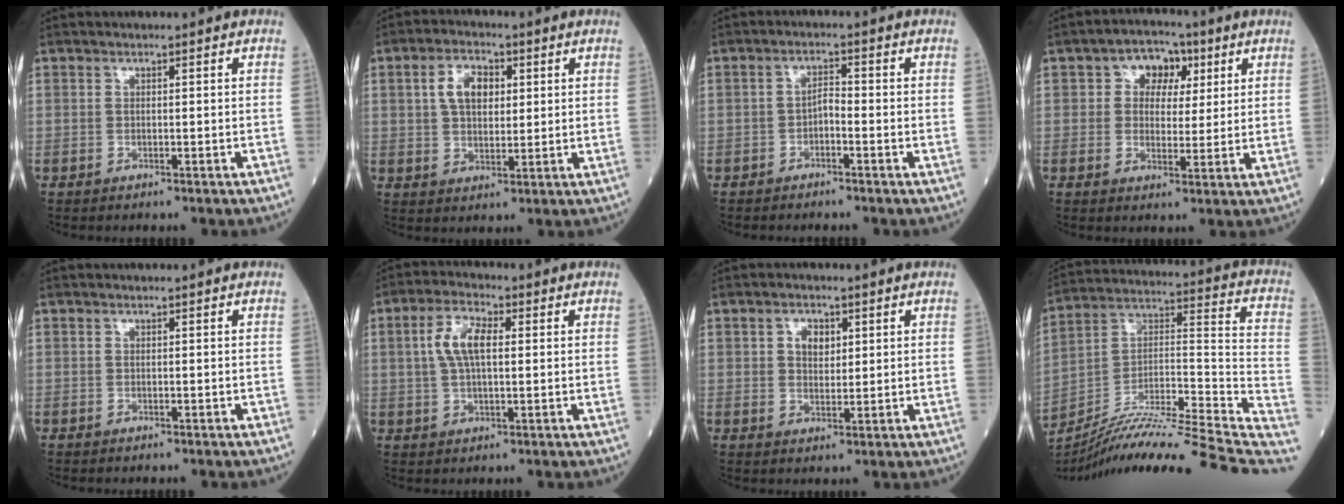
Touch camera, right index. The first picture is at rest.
{"total": 6.4, "force": [1.9, 3.7, 4.8], "torque": [-0.091, 0.015, 0.037]}
{"total": 1.9, "force": [-1.1, 0.6, 1.4], "torque": [-0.019, 0.006, -0.022]}
{"total": 6.1, "force": [2.3, 4.6, 3.4], "torque": [-0.041, 0.021, 0.034]}
{"total": 0.0}
{"total": 6.5, "force": [1.4, 2.4, 5.8], "torque": [-0.124, 0.012, 0.027]}
{"total": 3.3, "force": [1.2, 2.1, 2.2], "torque": [-0.036, 0.005, 0.022]}
{"total": 28.6, "force": [-23.9, 0.5, 15.7], "torque": [-0.192, 0.010, -0.367]}